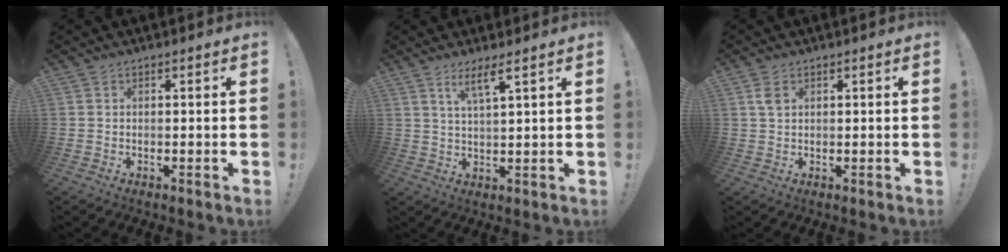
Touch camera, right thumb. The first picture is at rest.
{"total": 5.4, "force": [3.5, 0.3, 4.2], "torque": [-0.077, -0.010, 0.056]}
{"total": 2.9, "force": [1.3, 1.5, 2.1], "torque": [-0.030, -0.004, 0.022]}